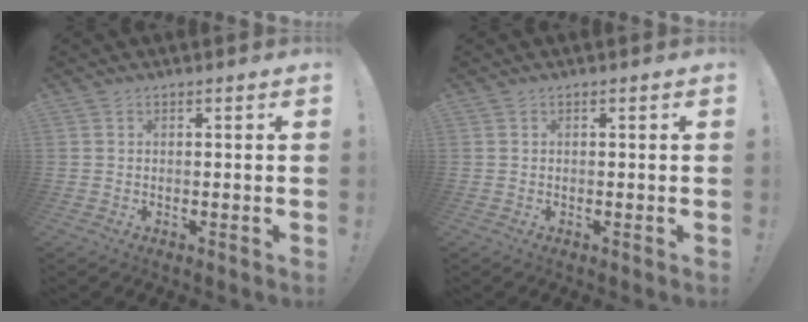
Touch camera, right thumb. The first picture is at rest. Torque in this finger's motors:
{"motor_torque": [-0.05, 0.11, 0.01, -0.04, 0.03]}